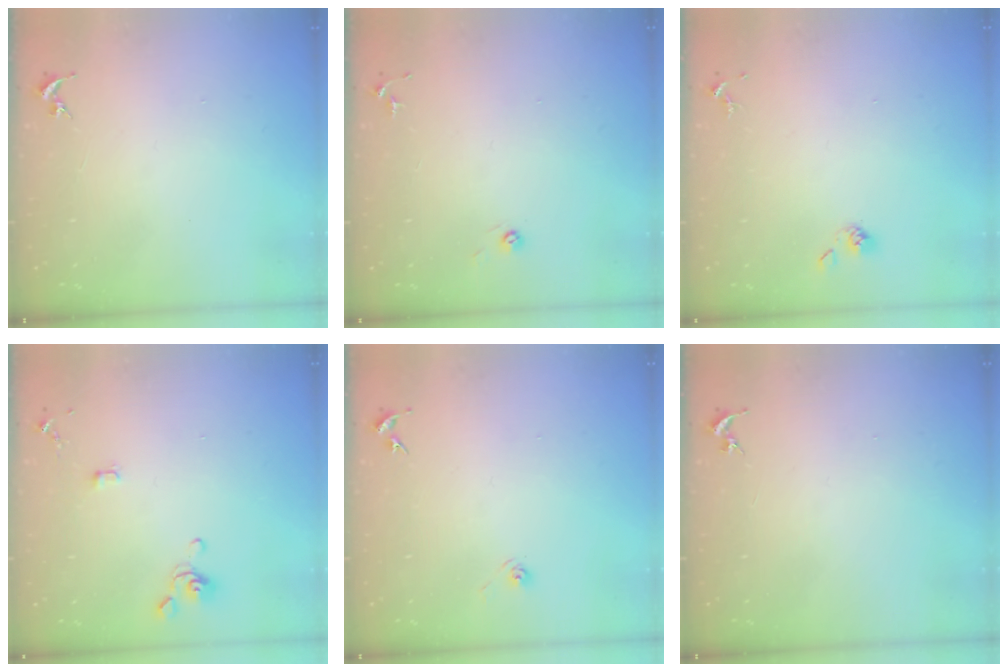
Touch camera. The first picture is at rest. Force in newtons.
{"total": 3.1, "press": 3.0, "slide": 0.8}
{"total": 3.6, "press": 3.4, "slide": 1.3}
{"total": 4.0, "press": 3.9, "slide": 0.9}
{"total": 3.2, "press": 2.6, "slide": 1.8}
{"total": 0.0}